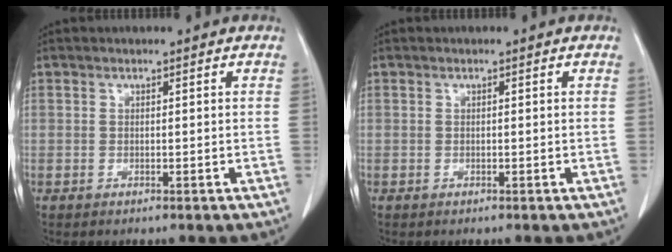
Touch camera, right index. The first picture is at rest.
{"total": 0.0}